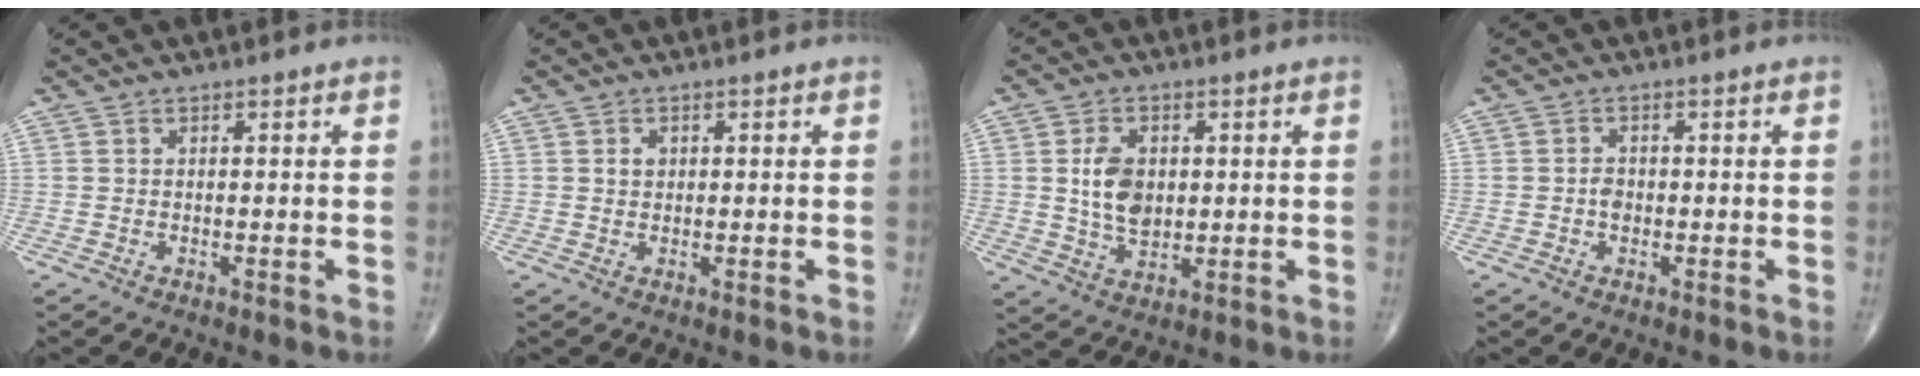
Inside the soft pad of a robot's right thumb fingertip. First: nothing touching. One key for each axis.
{"total": 1.4, "fx": 0.4, "fy": 1.1, "fz": 0.8, "tx": -0.008, "ty": 0.000, "tz": 0.007}
{"total": 7.6, "fx": 1.0, "fy": 5.0, "fz": 5.7, "tx": -0.089, "ty": -0.010, "tz": 0.023}
{"total": 1.6, "fx": -0.4, "fy": 1.2, "fz": 1.0, "tx": -0.009, "ty": 0.002, "tz": -0.009}